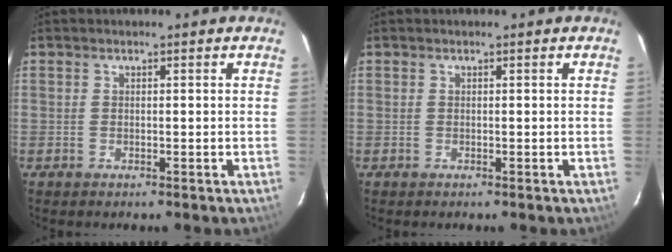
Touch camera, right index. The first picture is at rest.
{"total": 0.0}